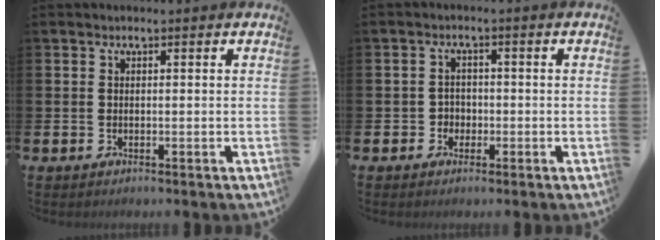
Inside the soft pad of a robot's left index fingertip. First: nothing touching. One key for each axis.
{"total": 2.0, "fx": -0.8, "fy": 1.8, "fz": 0.3, "tx": -0.005, "ty": 0.002, "tz": -0.023}